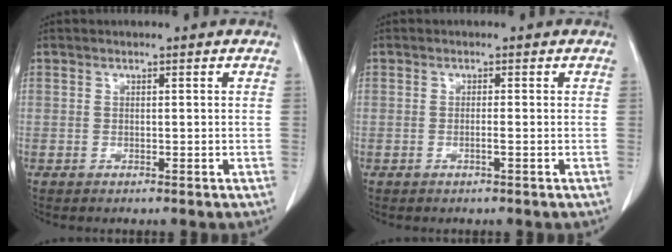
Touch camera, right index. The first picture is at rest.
{"total": 0.9, "force": [-0.4, -0.1, 0.8], "torque": [-0.014, 0.001, -0.006]}